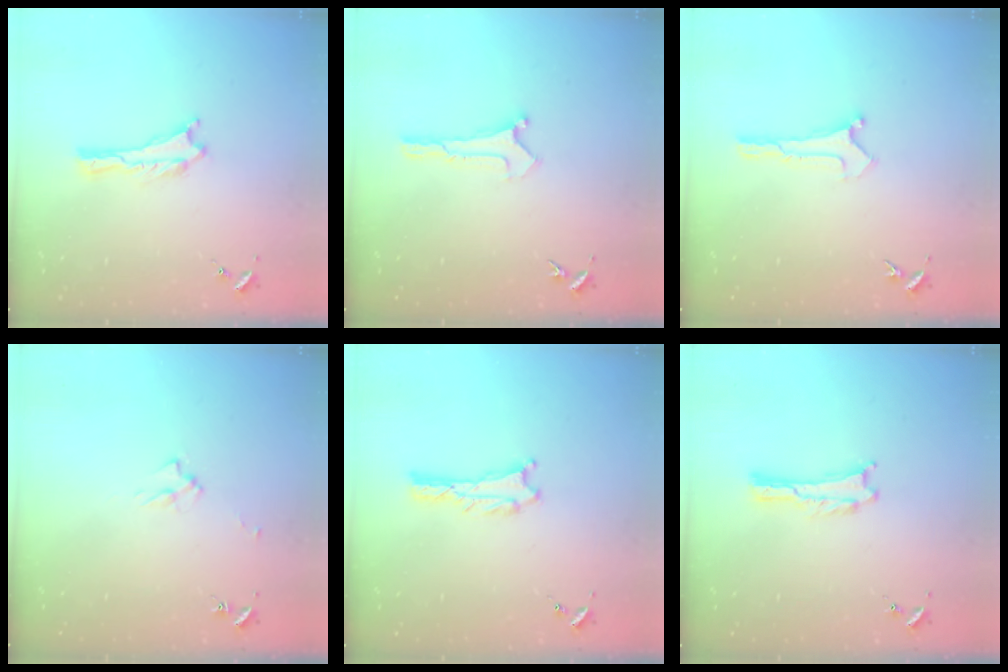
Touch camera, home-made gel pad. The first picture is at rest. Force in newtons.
{"total": 0.0}
{"total": 0.0}
{"total": 2.5, "press": 2.5, "slide": 0.4}
{"total": 0.9, "press": 0.8, "slide": 0.1}
{"total": 0.0}